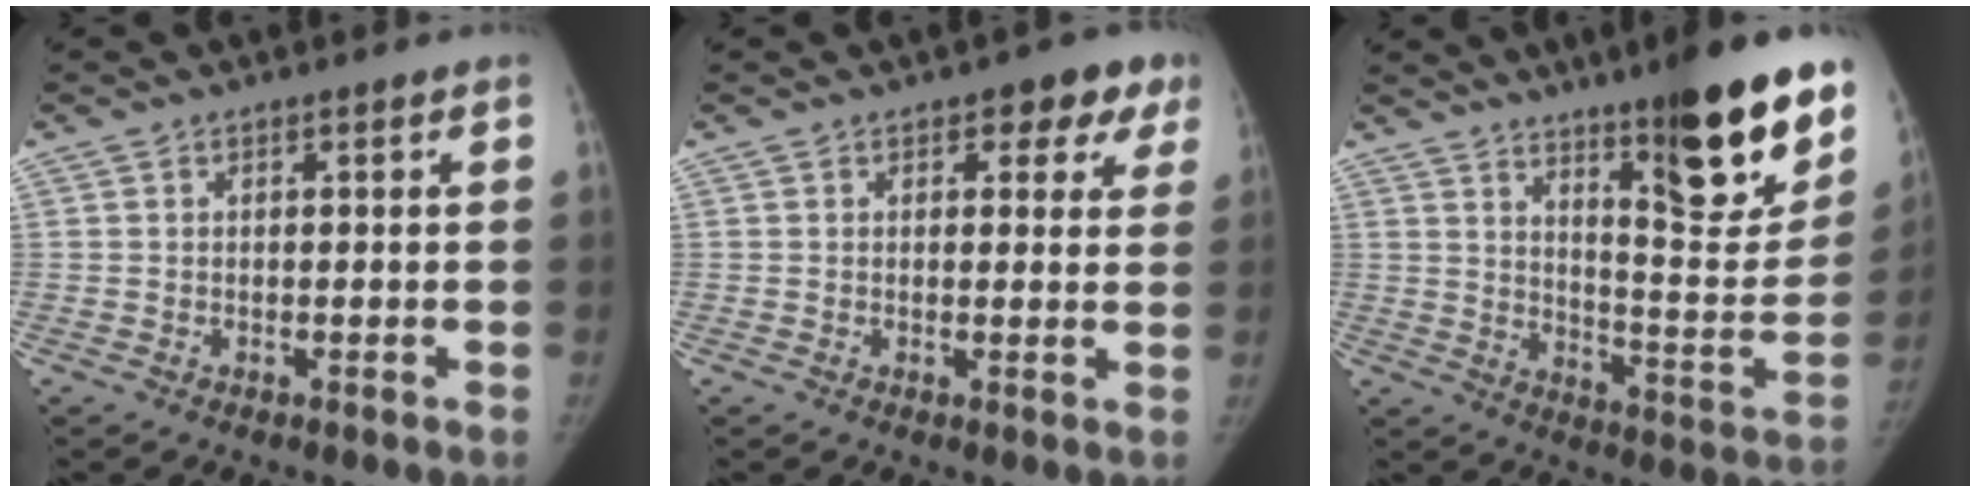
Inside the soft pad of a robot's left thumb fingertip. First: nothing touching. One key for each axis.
{"total": 5.9, "fx": 3.2, "fy": 3.5, "fz": 3.4, "tx": 0.007, "ty": -0.007, "tz": 0.029}
{"total": 22.0, "fx": 13.6, "fy": 4.3, "fz": 16.8, "tx": -0.198, "ty": -0.087, "tz": 0.211}